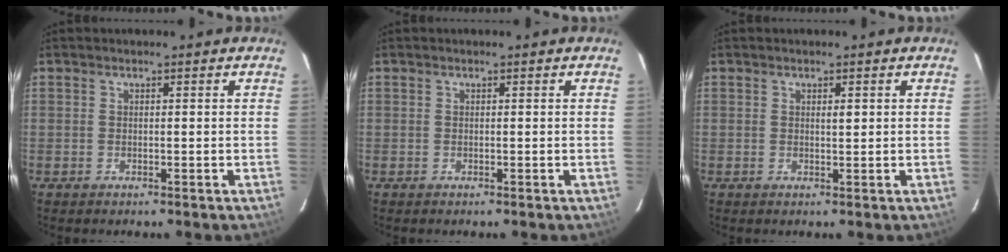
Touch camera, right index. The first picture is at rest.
{"total": 0.0}
{"total": 1.1, "force": [0.3, 0.4, 1.0], "torque": [-0.019, 0.001, 0.004]}